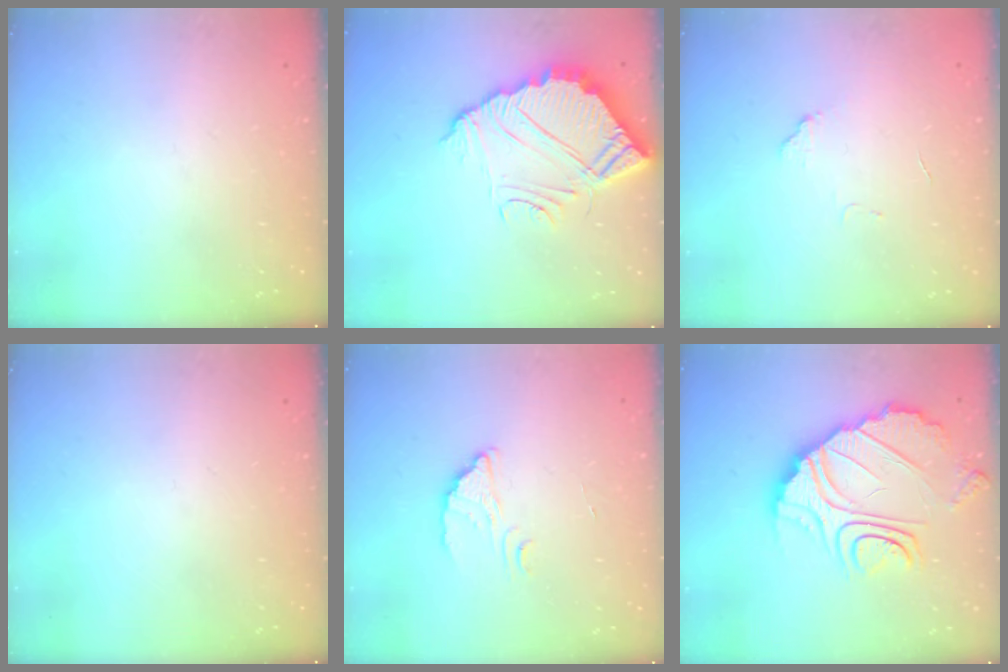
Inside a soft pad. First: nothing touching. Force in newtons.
{"total": 10.5, "press": 10.5, "slide": 0.7}
{"total": 3.9, "press": 3.8, "slide": 0.2}
{"total": 0.0}
{"total": 2.6, "press": 2.6, "slide": 0.1}
{"total": 14.3, "press": 14.2, "slide": 1.3}